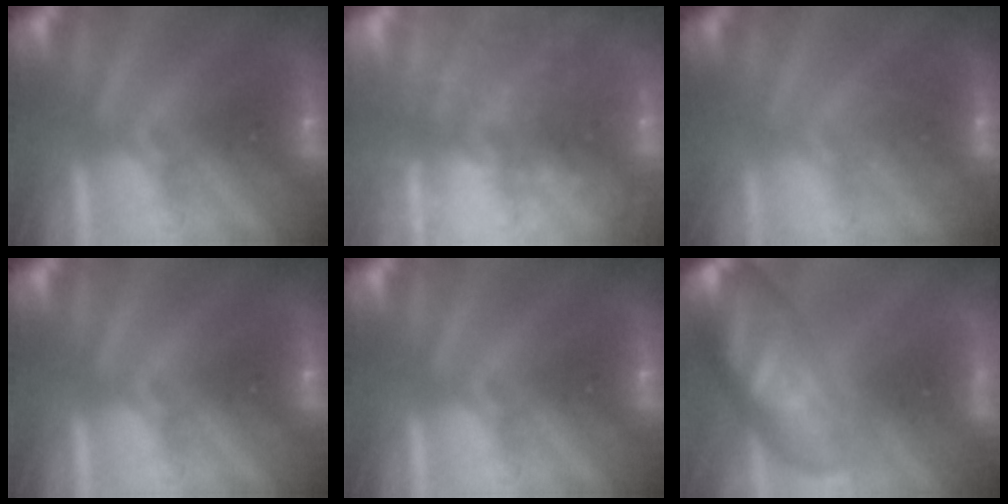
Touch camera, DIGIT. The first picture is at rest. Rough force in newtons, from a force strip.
{"total": 5.9}
{"total": 2.6}
{"total": 0.0}
{"total": 0.0}
{"total": 11.6}